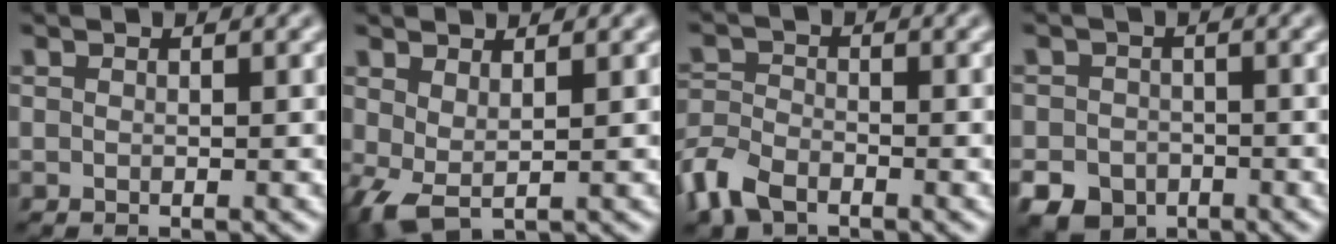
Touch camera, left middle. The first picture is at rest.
{"total": 2.8, "force": [0.6, 1.3, 2.4], "torque": [-0.061, -0.005, 0.012]}
{"total": 4.4, "force": [-2.9, 2.4, 2.2], "torque": [-0.051, -0.003, -0.072]}
{"total": 5.3, "force": [-3.1, 4.0, 1.7], "torque": [-0.017, -0.013, -0.055]}